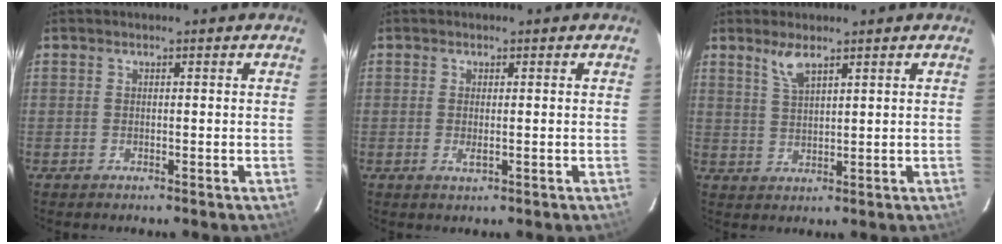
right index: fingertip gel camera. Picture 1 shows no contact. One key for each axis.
{"total": 1.8, "fx": -0.2, "fy": 0.3, "fz": 1.7, "tx": -0.034, "ty": -0.003, "tz": -0.002}
{"total": 4.0, "fx": 2.9, "fy": 1.1, "fz": 2.6, "tx": -0.053, "ty": -0.003, "tz": 0.061}